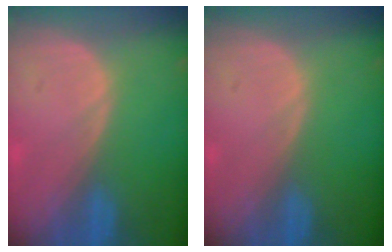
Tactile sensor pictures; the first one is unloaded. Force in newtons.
{"total": 0.0}